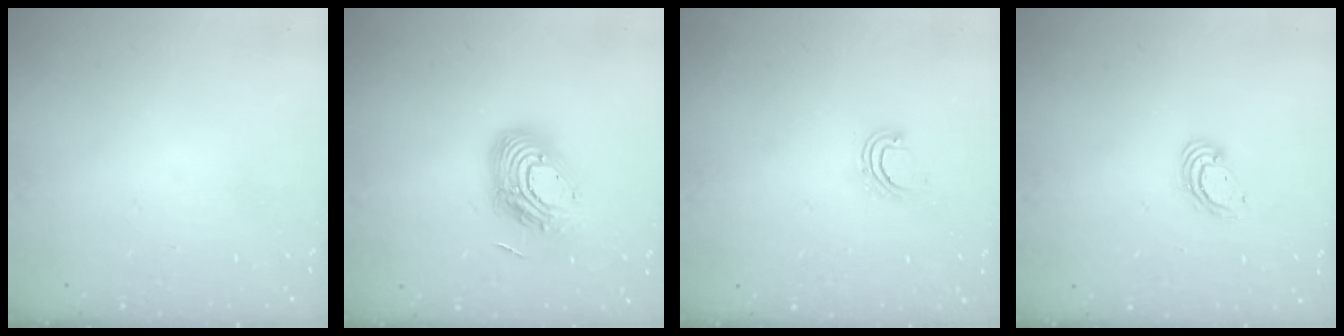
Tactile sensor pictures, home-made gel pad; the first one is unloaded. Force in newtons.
{"total": 14.8, "press": 14.7, "slide": 1.0}
{"total": 5.4, "press": 5.4, "slide": 0.5}
{"total": 3.8, "press": 3.8, "slide": 0.1}